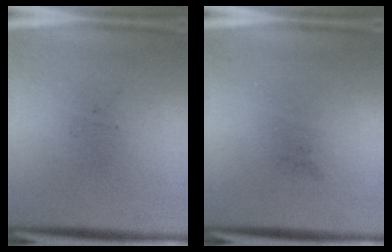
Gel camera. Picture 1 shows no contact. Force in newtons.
{"total": 0.0}